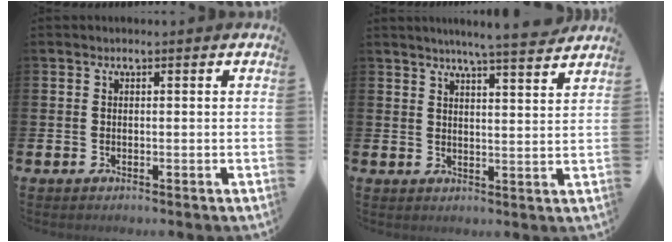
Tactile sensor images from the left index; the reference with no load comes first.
{"total": 5.7, "force": [5.4, -0.9, 1.5], "torque": [-0.032, -0.034, 0.092]}